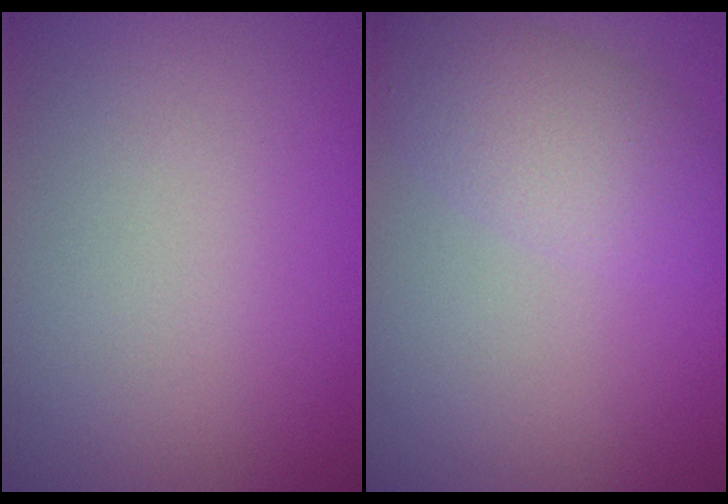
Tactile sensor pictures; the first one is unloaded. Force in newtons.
{"total": 3.9, "press": 3.9, "slide": 0.2}